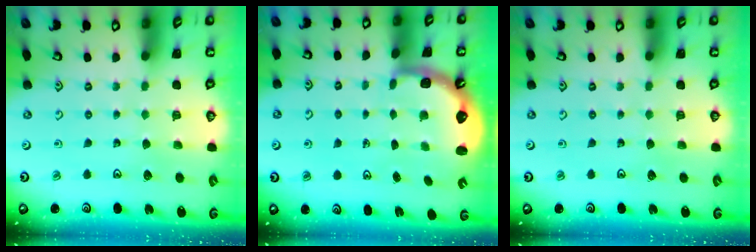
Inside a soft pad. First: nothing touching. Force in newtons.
{"total": 2.6, "press": 2.4, "slide": 1.1}
{"total": 0.0}